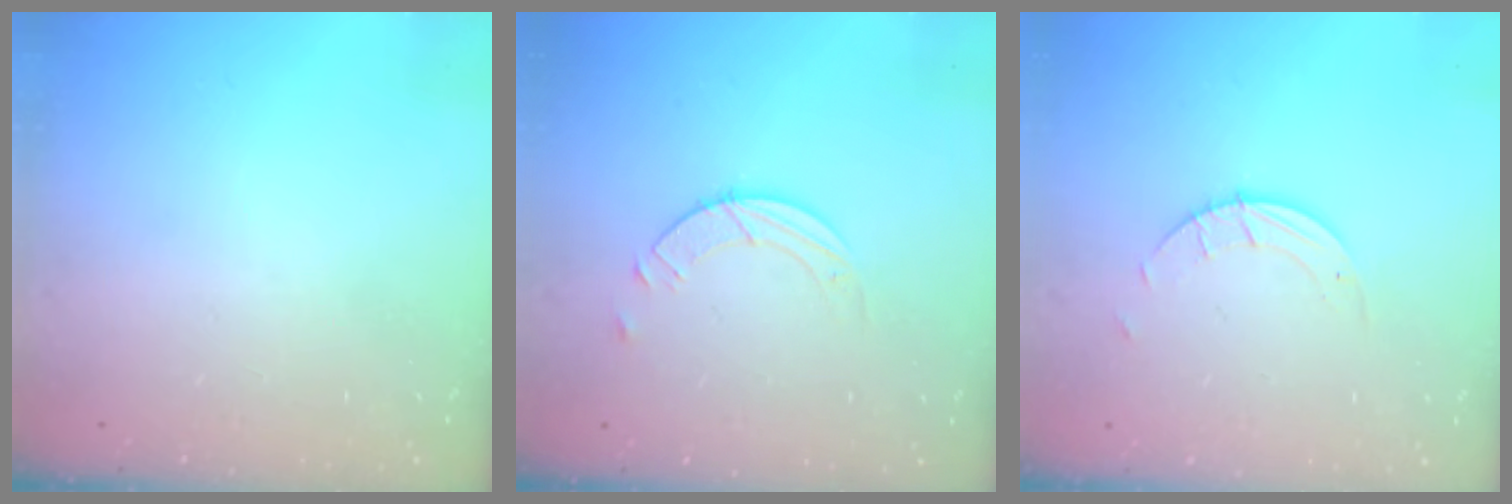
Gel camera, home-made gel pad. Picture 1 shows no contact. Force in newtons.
{"total": 3.8, "press": 3.7, "slide": 0.4}
{"total": 1.5, "press": 1.5, "slide": 0.1}